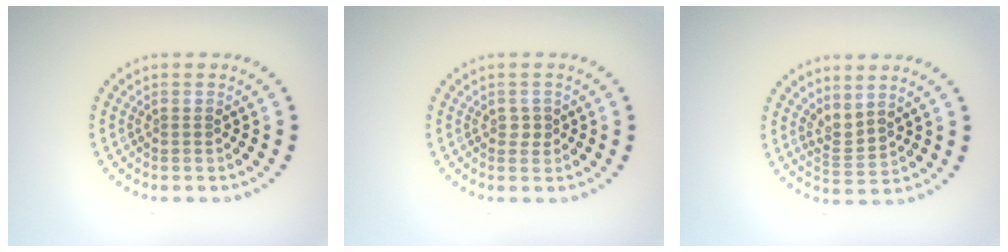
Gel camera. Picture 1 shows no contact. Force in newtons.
{"total": 0.9, "press": 0.9, "slide": 0.2}
{"total": 2.1, "press": 1.5, "slide": 1.5}